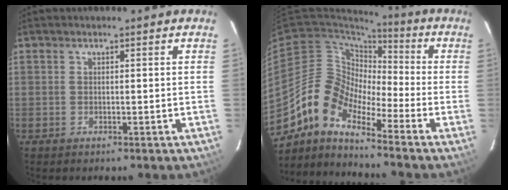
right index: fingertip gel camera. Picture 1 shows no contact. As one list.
[{"total": 11.7, "force": [-8.6, 5.1, 5.9], "torque": [-0.099, 0.014, -0.189]}]